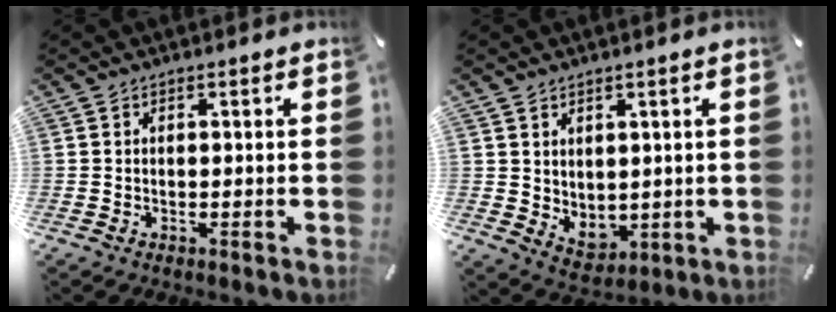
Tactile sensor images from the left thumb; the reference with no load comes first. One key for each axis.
{"total": 4.7, "fx": 2.9, "fy": 3.7, "fz": 0.6, "tx": -0.001, "ty": -0.024, "tz": 0.054}